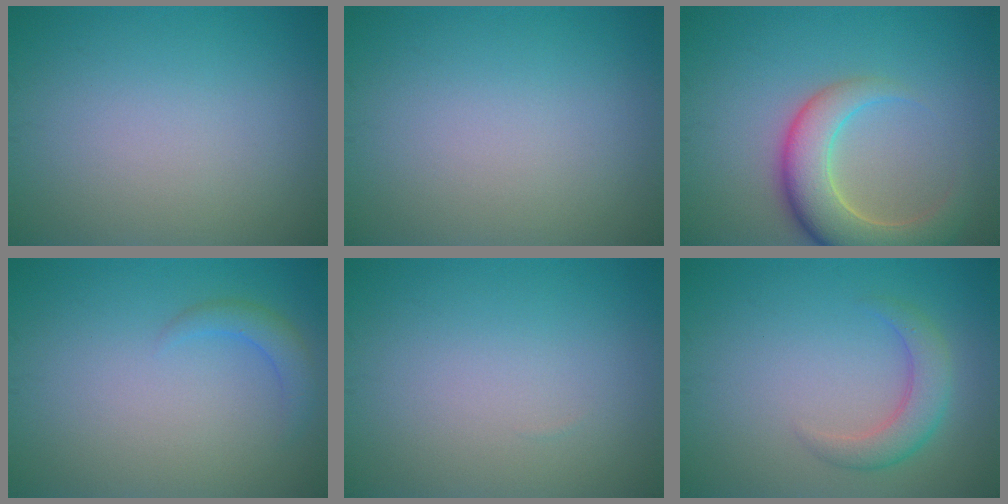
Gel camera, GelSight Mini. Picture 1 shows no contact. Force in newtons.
{"total": 0.0}
{"total": 6.8, "press": 6.8, "slide": 0.5}
{"total": 1.8, "press": 1.8, "slide": 0.2}
{"total": 0.0}
{"total": 3.0, "press": 3.0, "slide": 0.1}